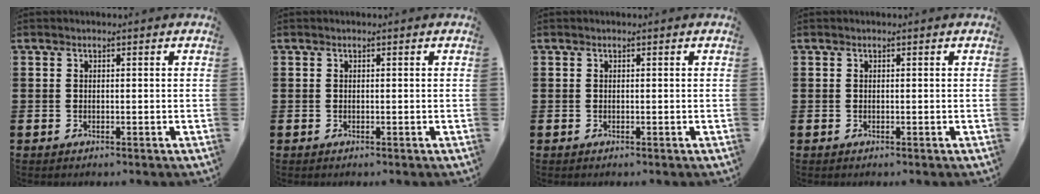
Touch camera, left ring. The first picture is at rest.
{"total": 0.0}
{"total": 0.0}
{"total": 0.0}